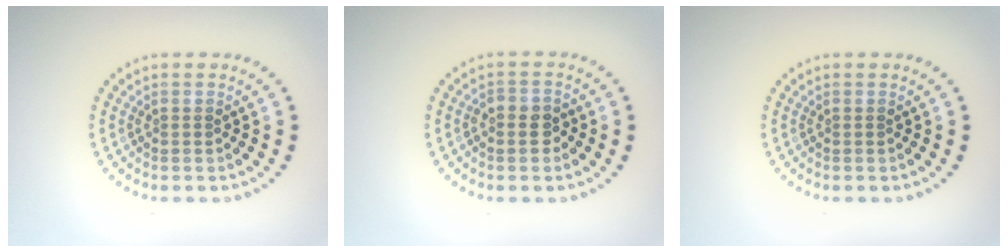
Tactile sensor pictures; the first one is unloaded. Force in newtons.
{"total": 1.9, "press": 1.9, "slide": 0.6}
{"total": 0.0}